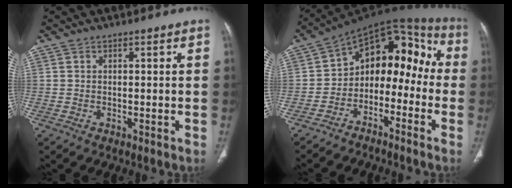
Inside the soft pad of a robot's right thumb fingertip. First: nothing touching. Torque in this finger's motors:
{"motor_torque": [0.20, 0.42, 0.15, 0.05, 0.16]}